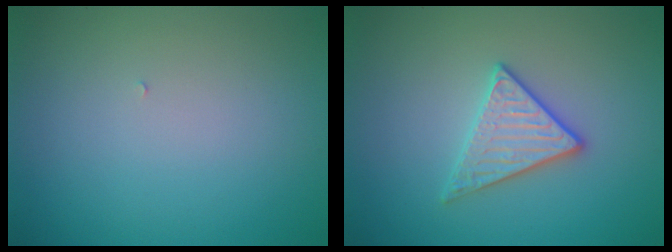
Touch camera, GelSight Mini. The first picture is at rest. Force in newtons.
{"total": 2.8, "press": 2.7, "slide": 0.6}